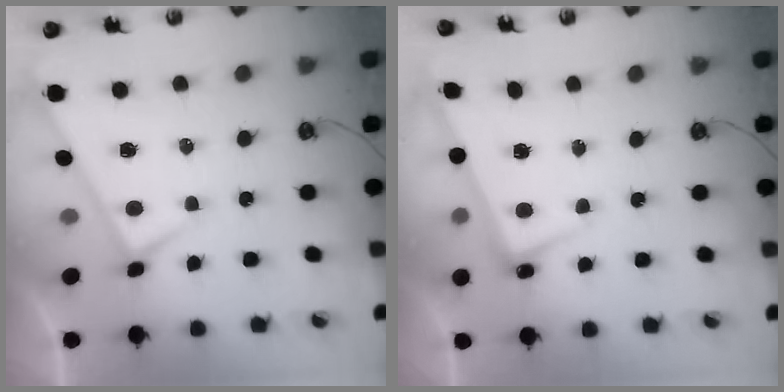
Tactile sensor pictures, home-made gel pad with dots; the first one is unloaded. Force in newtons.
{"total": 2.4, "press": 2.3, "slide": 0.9}